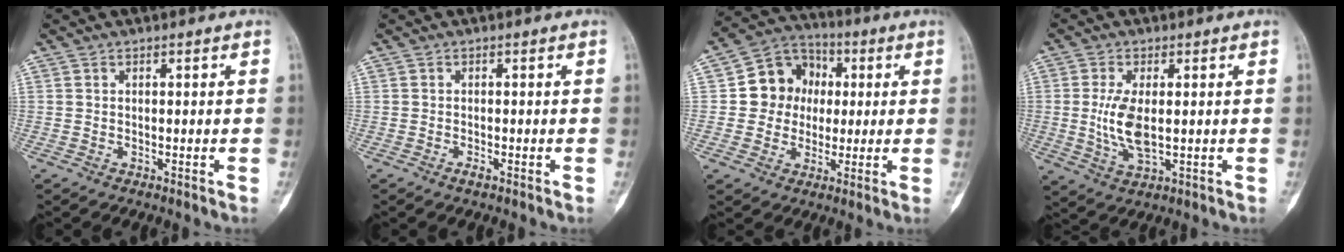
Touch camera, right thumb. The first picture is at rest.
{"total": 0.0}
{"total": 10.9, "force": [0.9, 9.9, 4.5], "torque": [-0.023, 0.018, 0.007]}
{"total": 7.0, "force": [-0.1, 2.7, 6.5], "torque": [-0.140, -0.010, 0.003]}